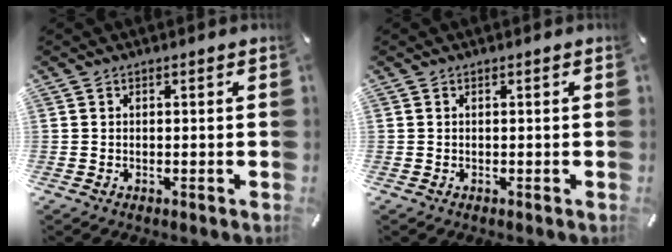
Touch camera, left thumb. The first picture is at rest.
{"total": 0.0}